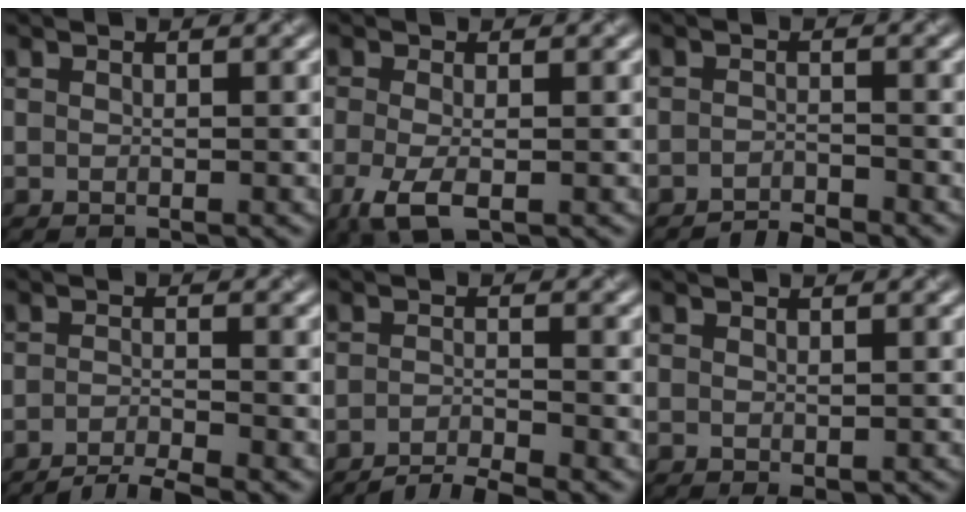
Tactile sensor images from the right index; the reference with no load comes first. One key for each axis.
{"total": 3.7, "fx": -1.5, "fy": 1.3, "fz": 3.1, "tx": -0.074, "ty": -0.008, "tz": -0.031}
{"total": 1.8, "fx": -1.8, "fy": 0.1, "fz": 0.3, "tx": -0.002, "ty": 0.003, "tz": -0.037}
{"total": 3.6, "fx": -2.9, "fy": 0.6, "fz": 2.0, "tx": -0.024, "ty": -0.002, "tz": -0.062}
{"total": 3.3, "fx": -2.8, "fy": 0.6, "fz": 1.6, "tx": -0.018, "ty": 0.001, "tz": -0.058}
{"total": 1.0, "fx": -0.3, "fy": 0.6, "fz": 0.8, "tx": -0.009, "ty": -0.005, "tz": 0.001}